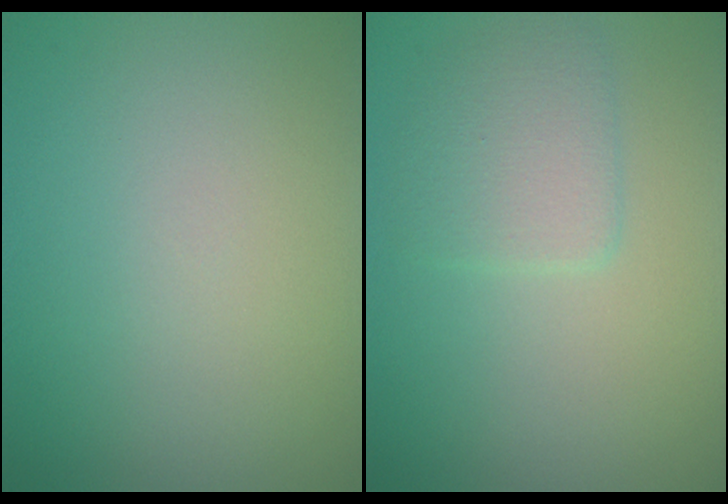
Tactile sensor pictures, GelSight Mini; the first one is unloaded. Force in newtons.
{"total": 2.5, "press": 2.5, "slide": 0.1}